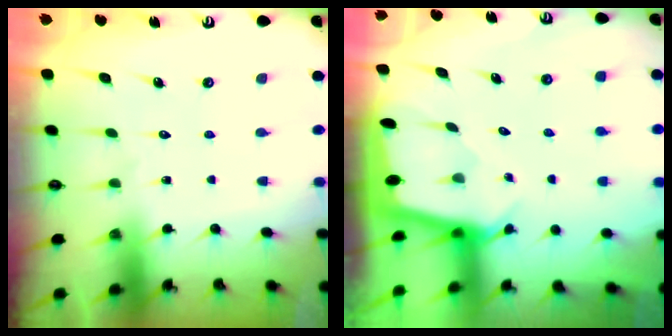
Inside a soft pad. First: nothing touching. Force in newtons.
{"total": 1.5, "press": 1.5, "slide": 0.2}